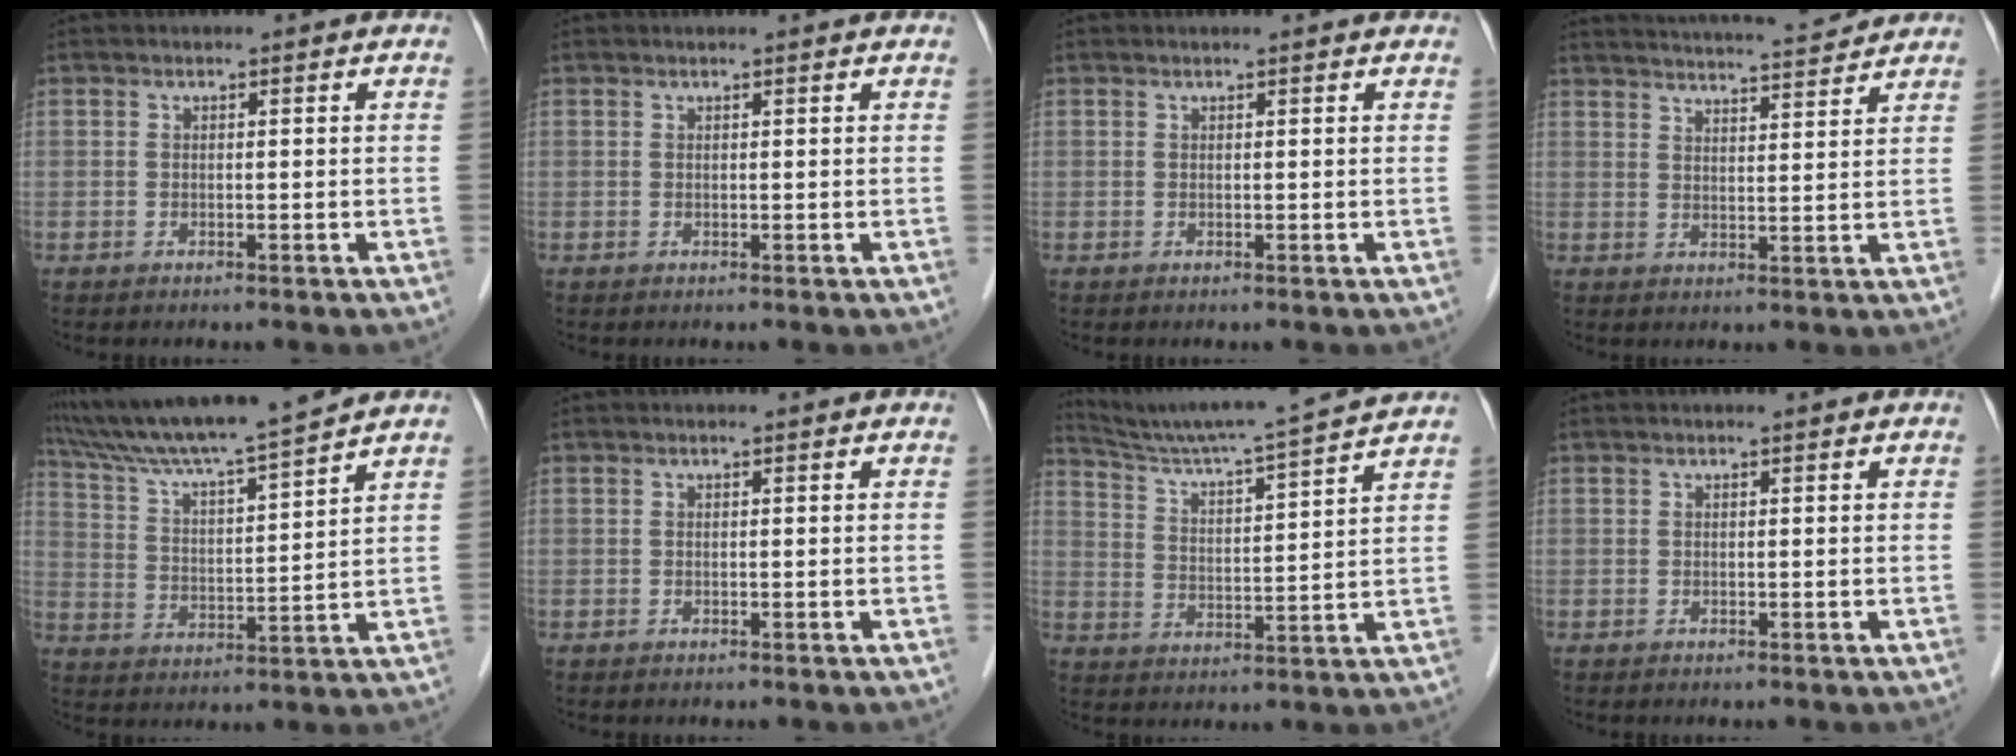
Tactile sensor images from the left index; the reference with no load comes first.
{"total": 1.7, "force": [1.6, 0.0, 0.6], "torque": [-0.010, 0.012, 0.020]}
{"total": 2.6, "force": [2.5, 0.2, 0.9], "torque": [-0.014, 0.016, 0.025]}
{"total": 12.7, "force": [12.1, 0.4, 3.8], "torque": [-0.063, 0.008, 0.168]}
{"total": 14.8, "force": [13.1, -1.3, 6.6], "torque": [-0.124, 0.010, 0.224]}
{"total": 0.8, "force": [0.7, -0.1, 0.3], "torque": [-0.006, 0.007, 0.014]}
{"total": 14.6, "force": [13.6, -2.2, 4.7], "torque": [-0.095, -0.020, 0.206]}
{"total": 1.1, "force": [1.1, -0.1, 0.4], "torque": [-0.006, 0.009, 0.019]}